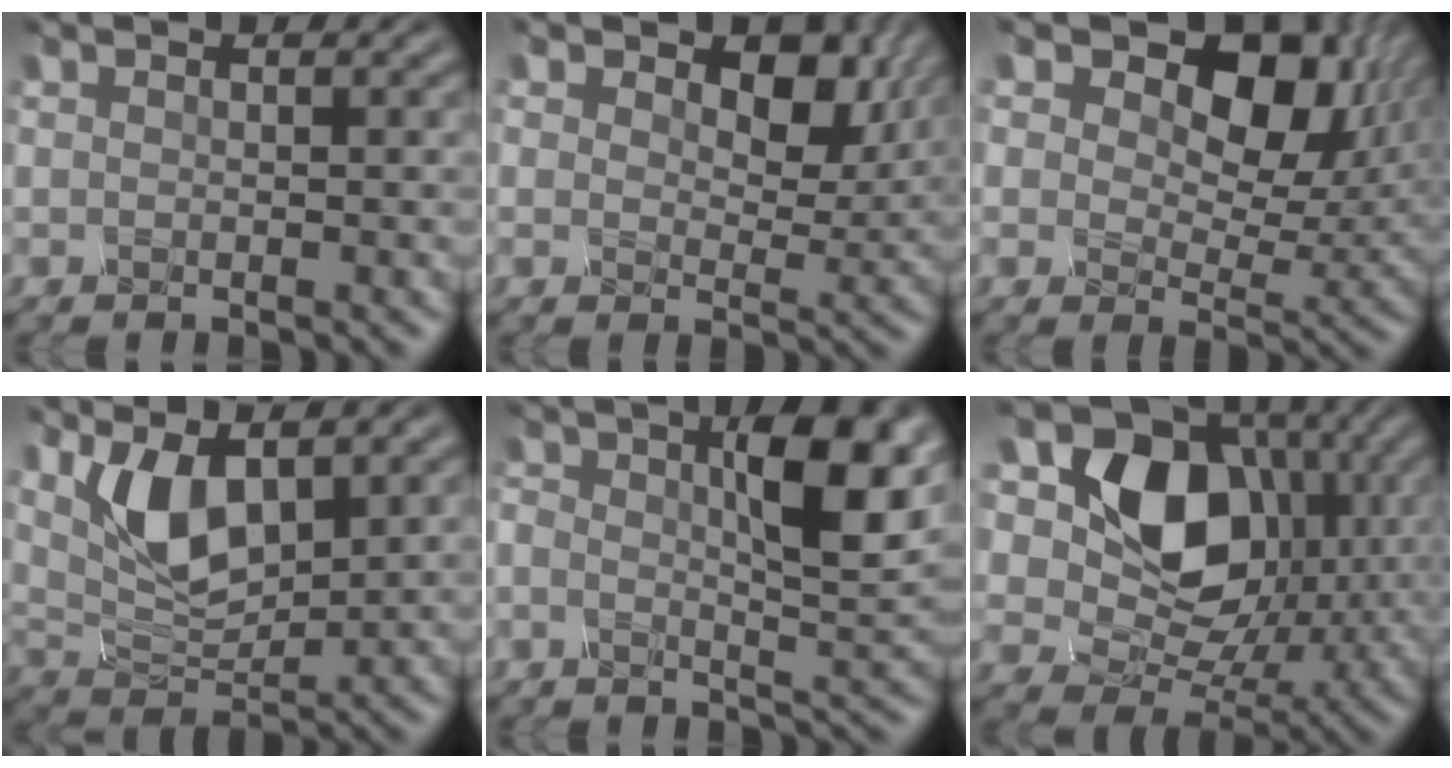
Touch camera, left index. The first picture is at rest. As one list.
[{"total": 6.0, "force": [2.7, 3.9, 3.7], "torque": [-0.061, -0.005, 0.039]}, {"total": 11.0, "force": [4.0, 7.1, 7.4], "torque": [-0.103, 0.000, 0.062]}, {"total": 5.8, "force": [2.0, 2.7, 4.7], "torque": [-0.095, -0.008, 0.039]}, {"total": 7.4, "force": [1.3, 2.3, 6.9], "torque": [-0.104, 0.004, 0.016]}, {"total": 11.5, "force": [2.1, 8.6, 7.3], "torque": [-0.114, 0.004, 0.025]}]